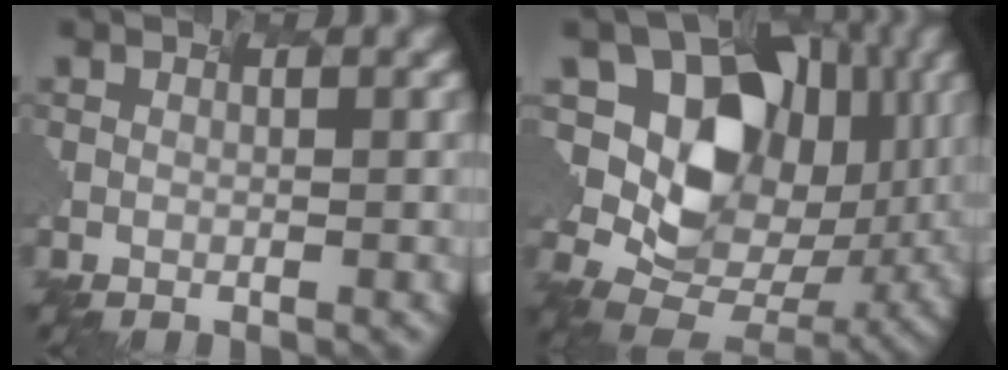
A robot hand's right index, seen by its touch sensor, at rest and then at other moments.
{"total": 10.7, "force": [2.1, 8.5, 6.2], "torque": [-0.108, -0.013, 0.047]}